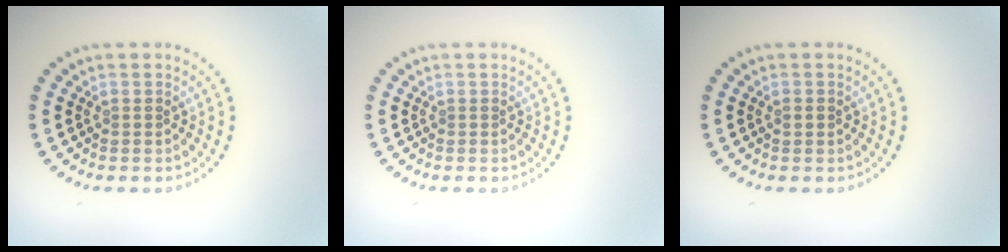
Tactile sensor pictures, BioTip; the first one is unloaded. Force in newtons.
{"total": 0.0}
{"total": 0.8, "press": 0.8, "slide": 0.1}